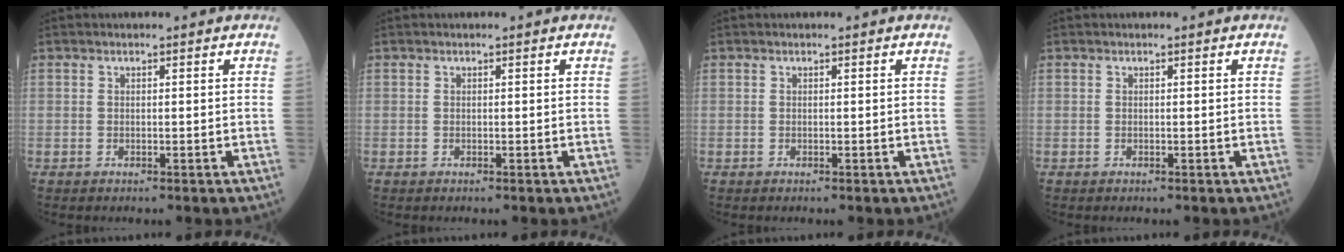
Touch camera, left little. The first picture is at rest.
{"total": 0.0}
{"total": 0.0}
{"total": 0.0}